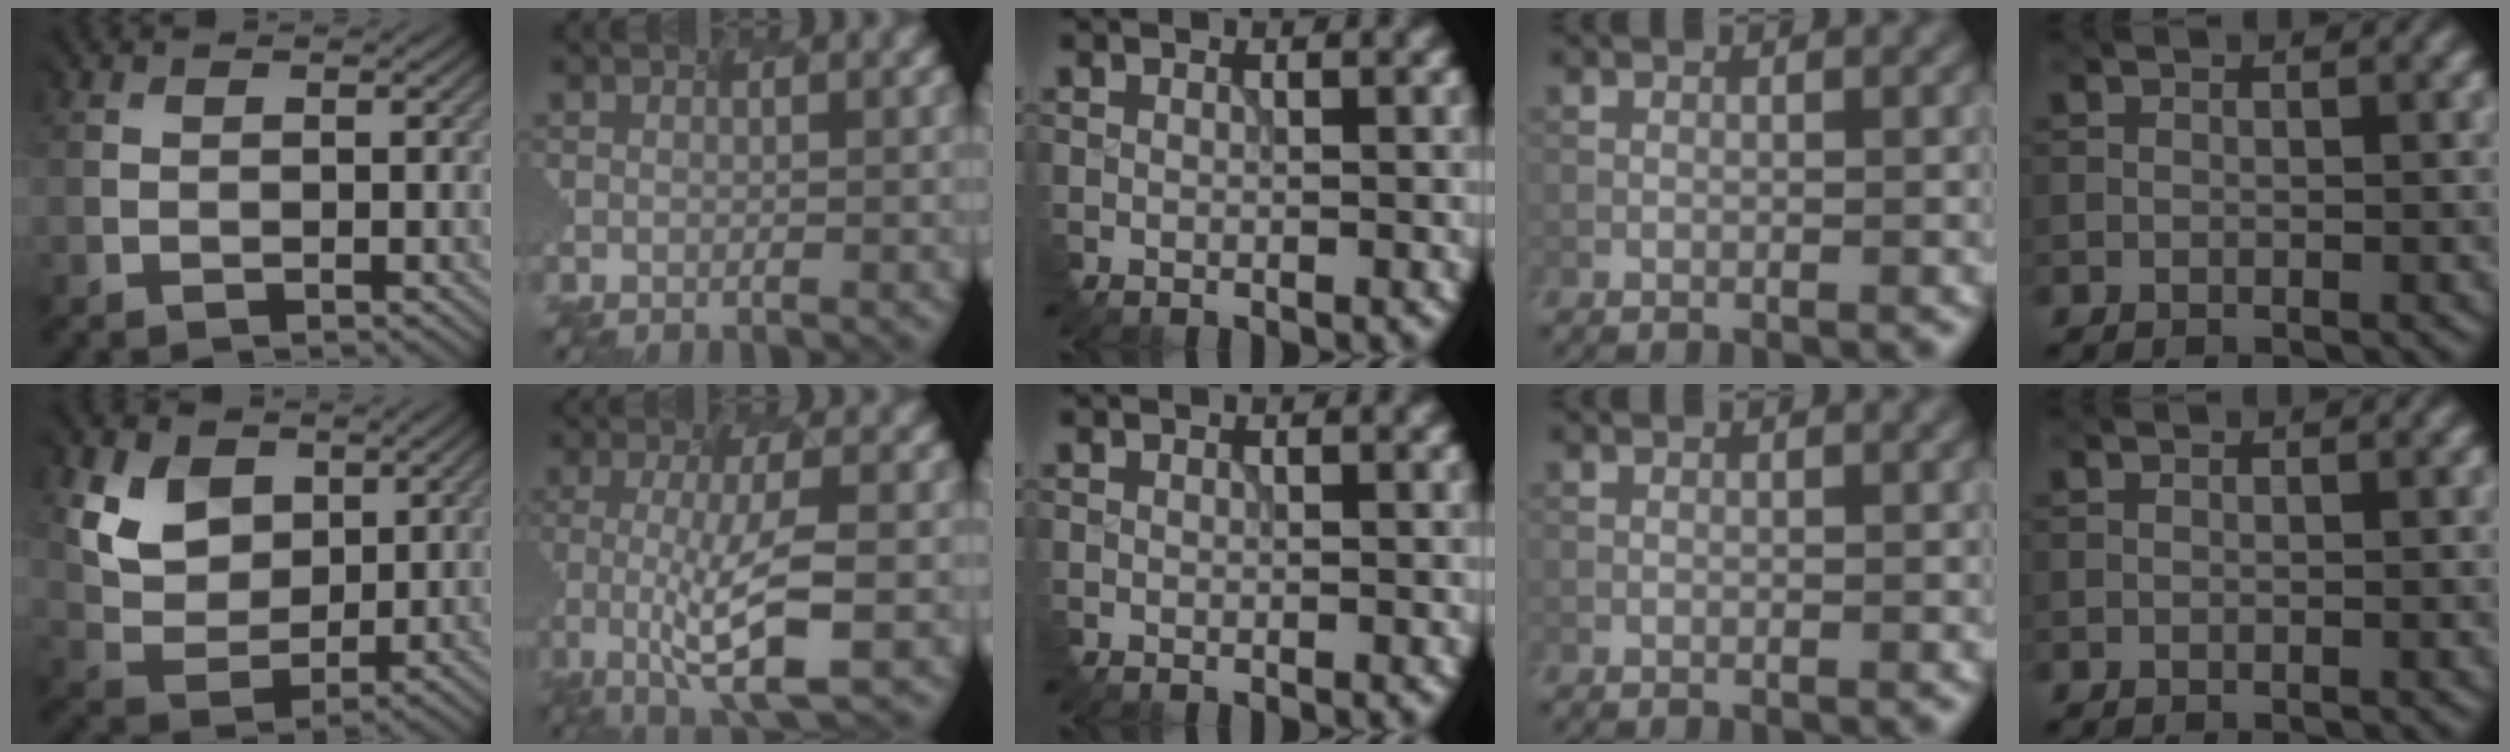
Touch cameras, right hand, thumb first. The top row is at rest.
{"thumb": {"total": 7.0, "force": [3.5, 5.4, 3.0], "torque": [-0.092, -0.007, 0.058]}, "index": {"total": 5.7, "force": [-2.5, 0.7, 5.1], "torque": [-0.107, -0.010, -0.017]}}